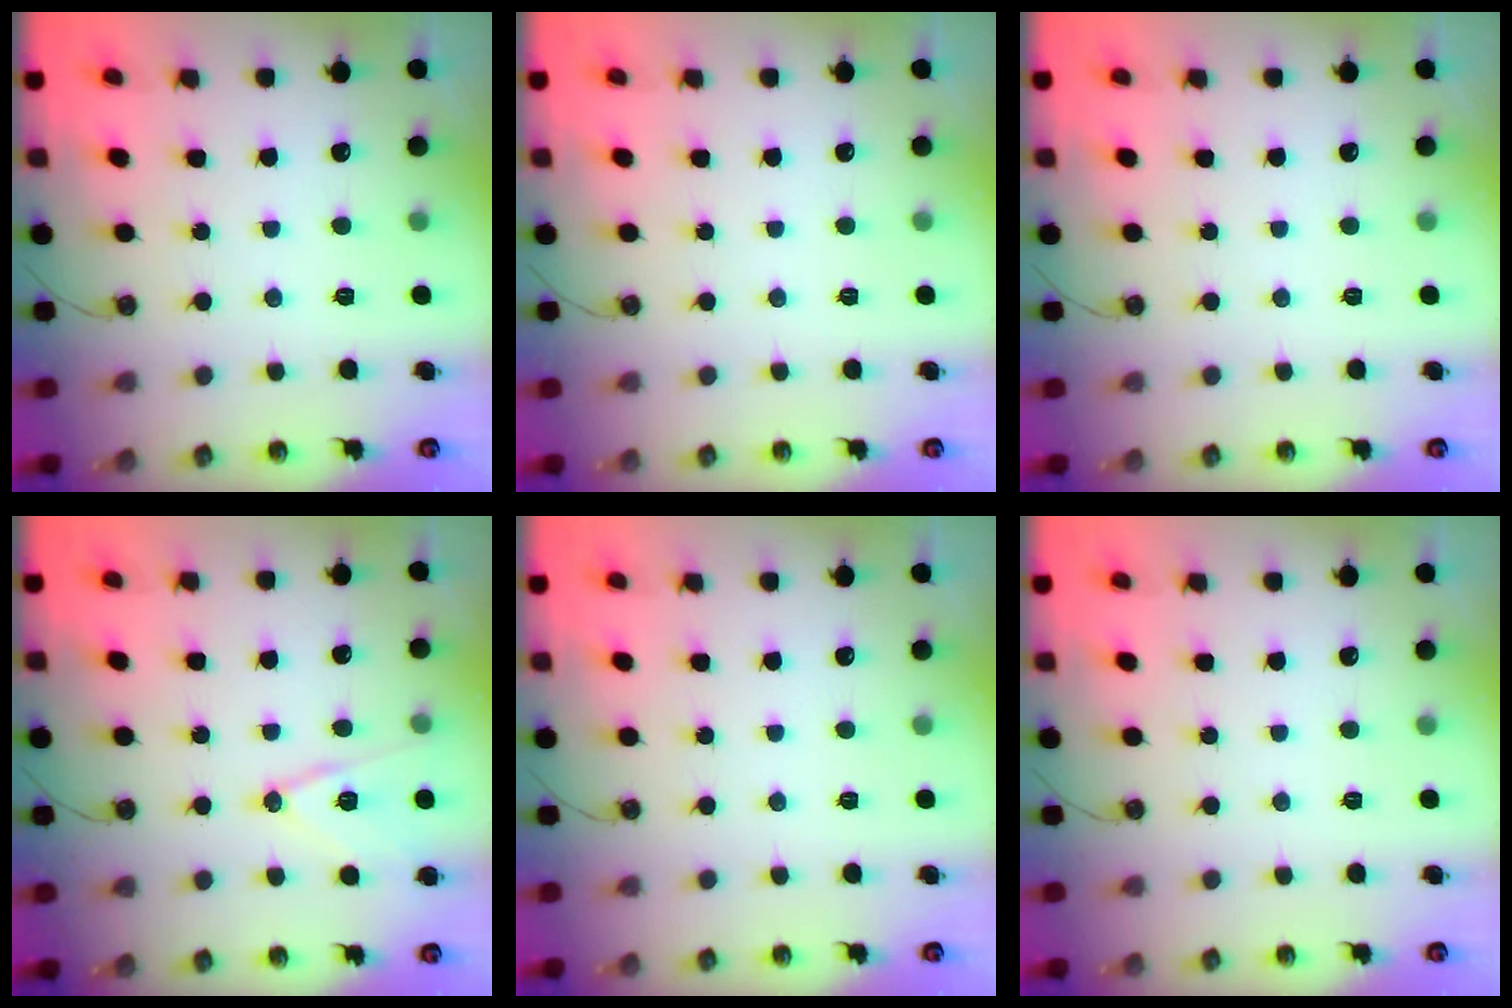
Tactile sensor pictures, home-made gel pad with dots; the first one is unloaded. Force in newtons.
{"total": 0.0}
{"total": 0.0}
{"total": 12.7, "press": 12.3, "slide": 3.2}
{"total": 0.0}
{"total": 0.0}